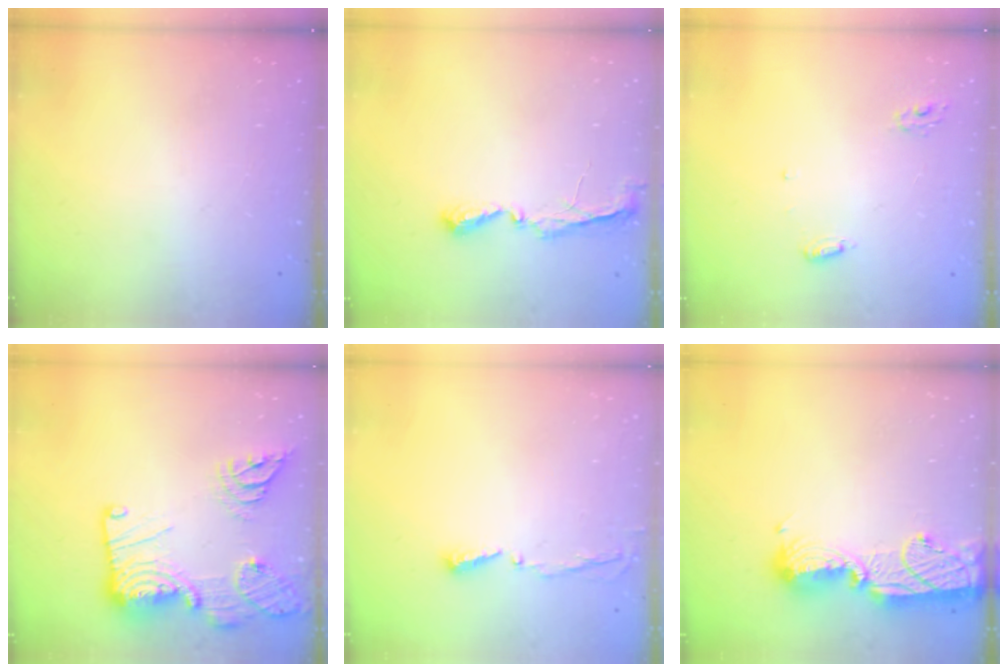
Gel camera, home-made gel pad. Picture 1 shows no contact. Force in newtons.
{"total": 5.8, "press": 5.8, "slide": 0.3}
{"total": 4.7, "press": 4.7, "slide": 0.4}
{"total": 22.9, "press": 22.8, "slide": 2.3}
{"total": 3.4, "press": 3.4, "slide": 0.4}
{"total": 15.3, "press": 14.8, "slide": 4.0}